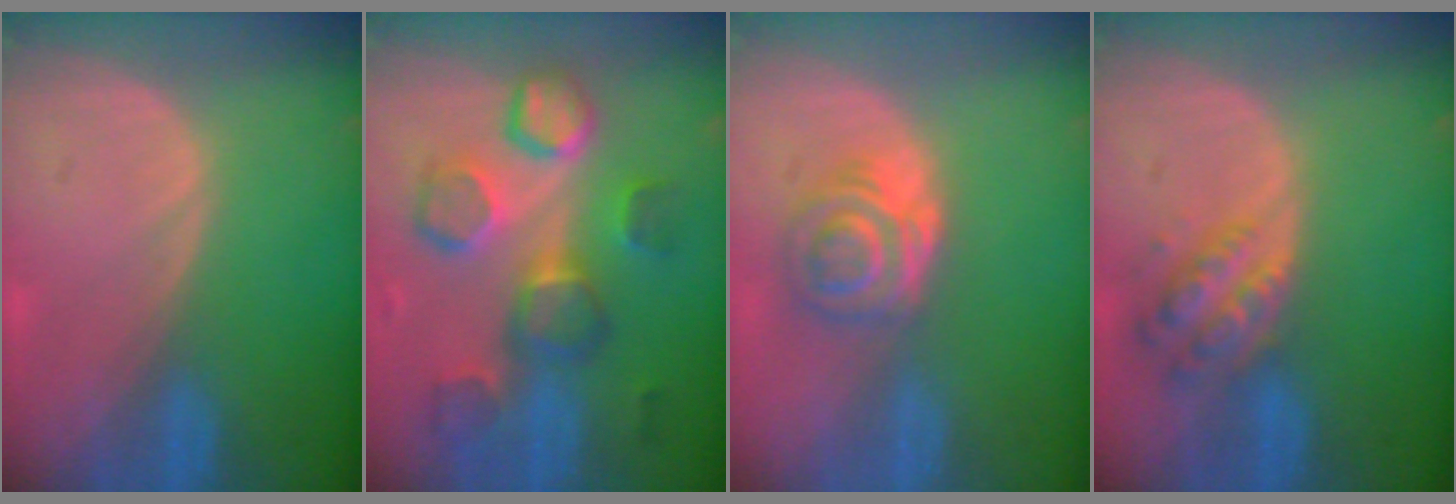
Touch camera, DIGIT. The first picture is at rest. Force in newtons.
{"total": 9.6, "press": 9.5, "slide": 0.9}
{"total": 6.5, "press": 5.4, "slide": 3.7}
{"total": 6.0, "press": 5.4, "slide": 2.6}